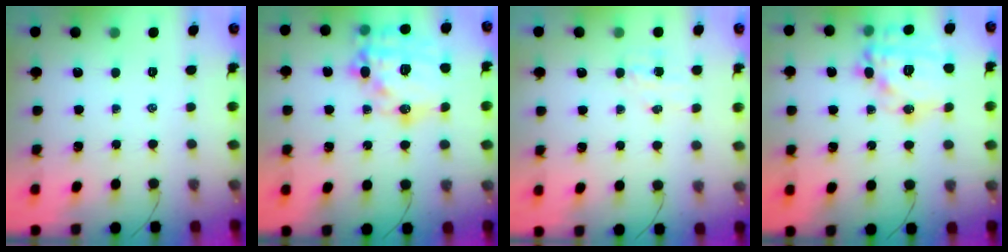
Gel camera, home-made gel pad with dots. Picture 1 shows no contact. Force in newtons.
{"total": 21.8, "press": 21.5, "slide": 3.4}
{"total": 5.1, "press": 5.0, "slide": 1.2}
{"total": 17.9, "press": 17.8, "slide": 1.3}